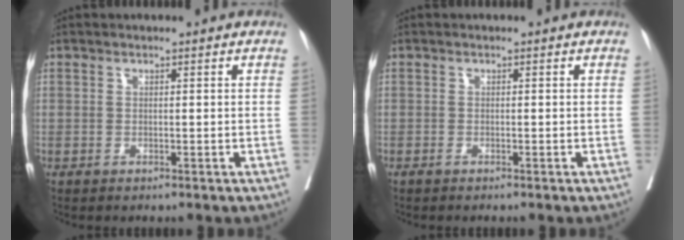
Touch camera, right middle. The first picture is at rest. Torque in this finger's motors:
{"motor_torque": [0.26, -0.23, 0.04, 0.01]}